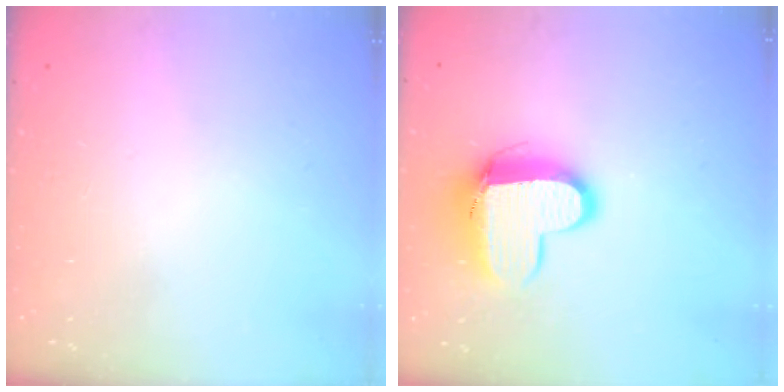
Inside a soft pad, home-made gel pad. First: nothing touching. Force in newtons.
{"total": 11.4, "press": 11.4, "slide": 1.1}